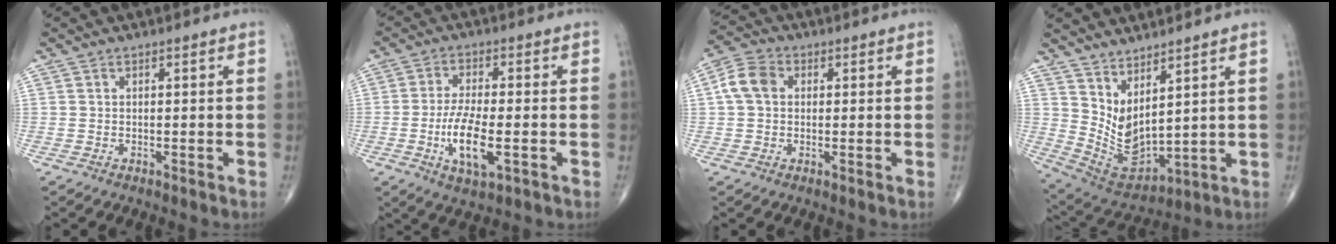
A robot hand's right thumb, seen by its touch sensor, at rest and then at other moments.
{"total": 9.2, "force": [-2.4, 3.1, 8.3], "torque": [-0.164, -0.001, -0.041]}
{"total": 6.0, "force": [0.9, 4.5, 3.8], "torque": [-0.075, 0.017, 0.011]}
{"total": 10.5, "force": [5.4, 4.2, 8.0], "torque": [-0.143, -0.045, 0.129]}